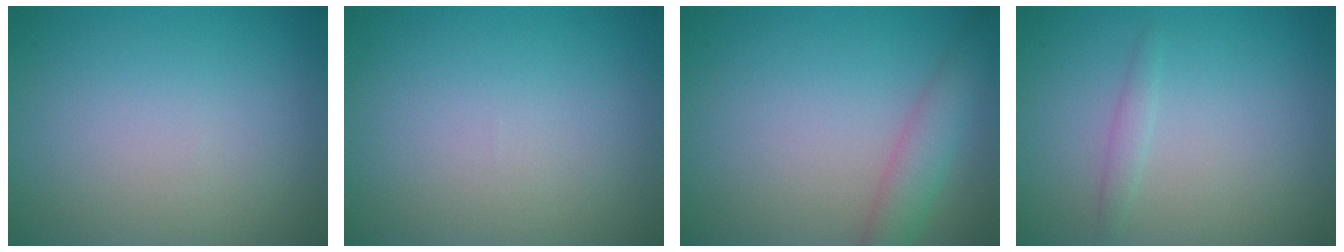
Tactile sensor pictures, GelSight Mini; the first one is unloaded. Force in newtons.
{"total": 0.0}
{"total": 3.0, "press": 3.0, "slide": 0.1}
{"total": 1.0, "press": 1.0, "slide": 0.1}